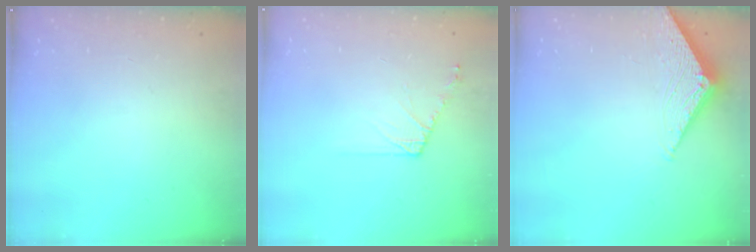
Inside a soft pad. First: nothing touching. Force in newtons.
{"total": 6.5, "press": 6.4, "slide": 1.1}
{"total": 4.0, "press": 4.0, "slide": 0.5}